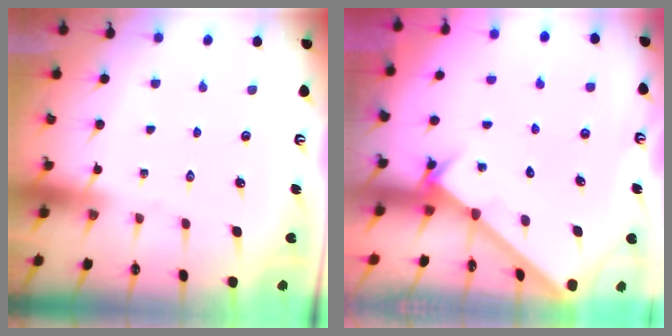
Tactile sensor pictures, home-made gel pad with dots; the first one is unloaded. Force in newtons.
{"total": 1.9, "press": 1.9, "slide": 0.2}